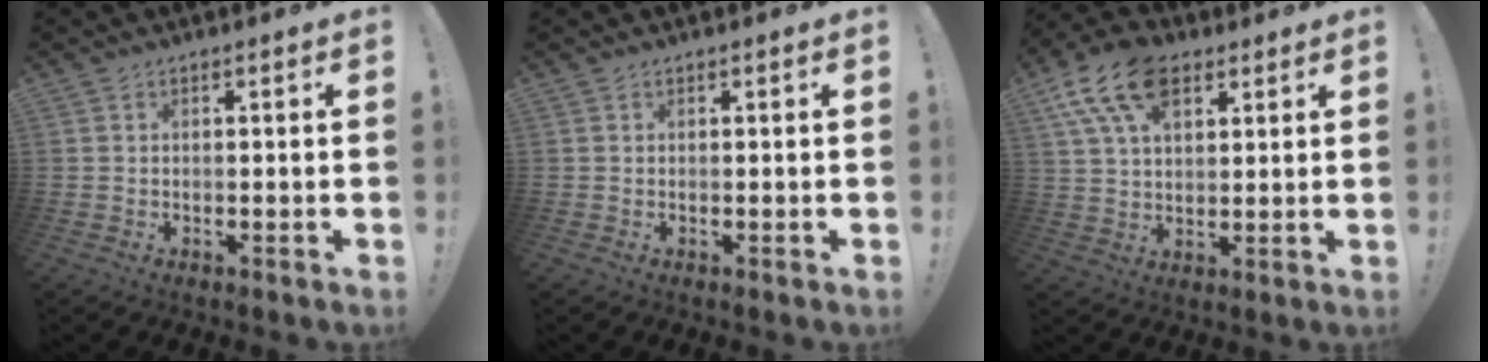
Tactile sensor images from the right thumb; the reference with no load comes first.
{"total": 0.0}
{"total": 15.3, "force": [7.5, 9.1, 9.6], "torque": [-0.178, -0.027, 0.138]}